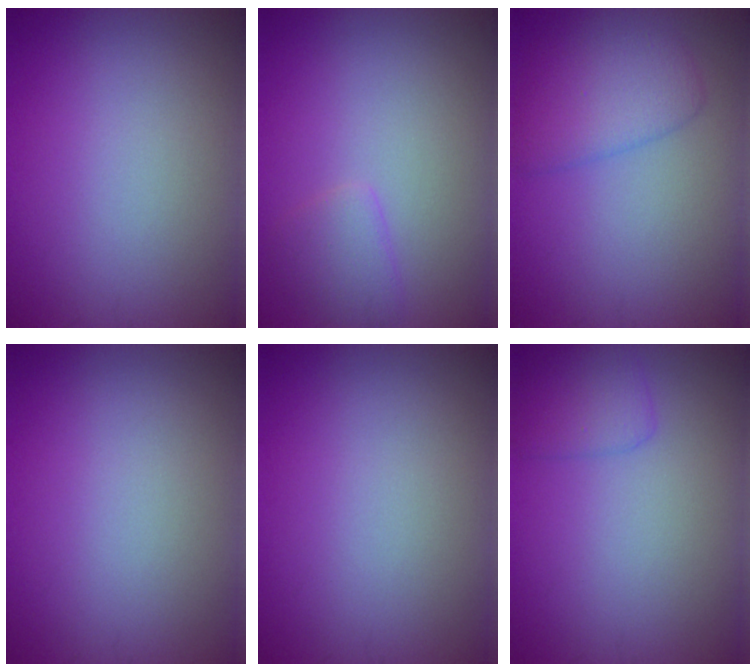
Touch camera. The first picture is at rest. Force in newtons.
{"total": 1.8, "press": 1.8, "slide": 0.2}
{"total": 3.9, "press": 3.9, "slide": 0.2}
{"total": 0.0}
{"total": 0.0}
{"total": 2.2, "press": 2.2, "slide": 0.2}